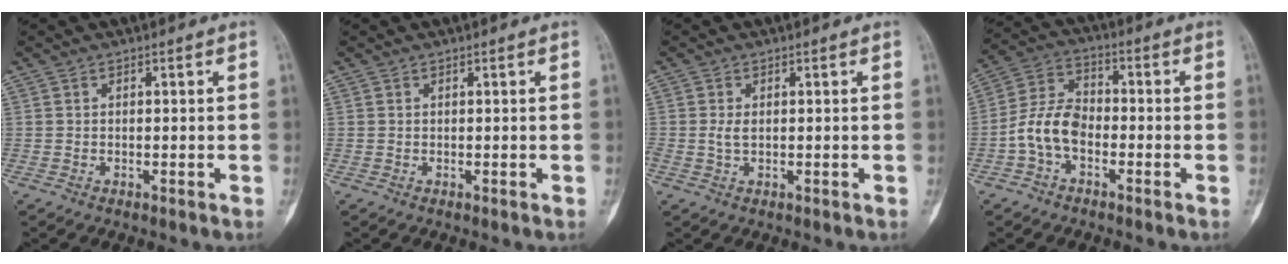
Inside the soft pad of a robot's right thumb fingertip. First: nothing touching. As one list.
[{"total": 0.0}, {"total": 1.8, "force": [0.1, 1.0, 1.5], "torque": [-0.034, 0.000, 0.004]}, {"total": 8.6, "force": [-2.8, 5.4, 6.0], "torque": [-0.113, 0.033, -0.065]}]